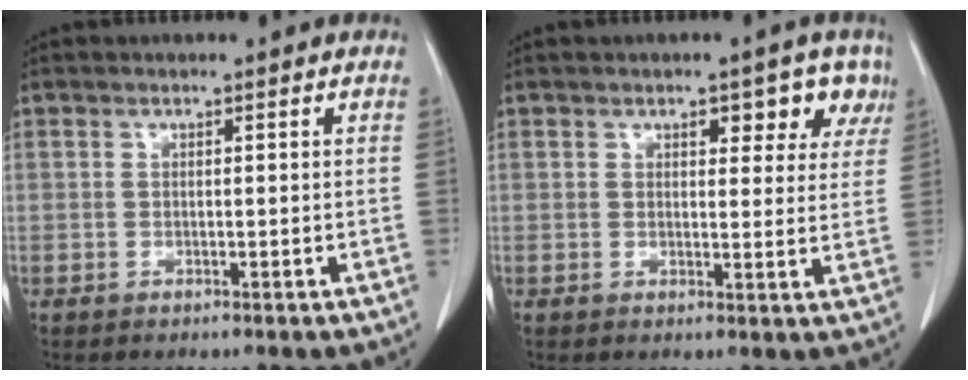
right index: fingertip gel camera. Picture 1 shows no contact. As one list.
[{"total": 5.5, "force": [3.2, 2.9, 3.3], "torque": [-0.021, 0.005, 0.035]}]